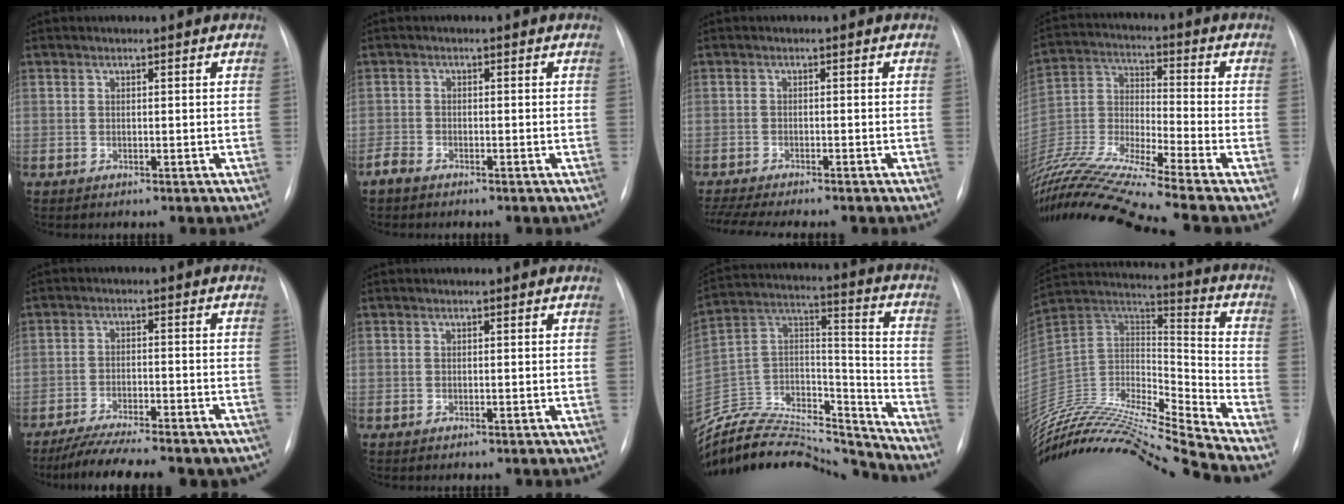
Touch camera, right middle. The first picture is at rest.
{"total": 1.8, "force": [-1.5, 0.6, 0.7], "torque": [-0.022, -0.002, -0.029]}
{"total": 8.9, "force": [-7.7, 0.5, 4.5], "torque": [-0.071, -0.011, -0.118]}
{"total": 20.8, "force": [-17.9, -2.1, 10.3], "torque": [-0.234, -0.022, -0.332]}
{"total": 17.0, "force": [-14.8, 3.2, 7.8], "torque": [-0.111, -0.003, -0.205]}
{"total": 0.0}
{"total": 29.3, "force": [-27.1, 6.0, 9.4], "torque": [-0.198, -0.002, -0.437]}
{"total": 27.8, "force": [-25.9, -0.5, 10.1], "torque": [-0.230, -0.017, -0.446]}